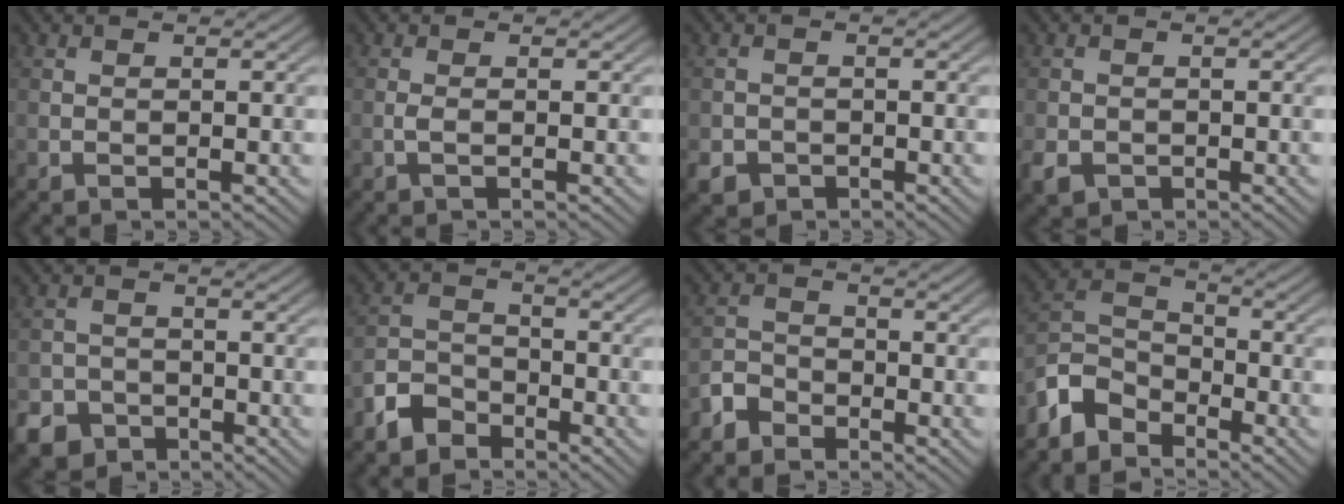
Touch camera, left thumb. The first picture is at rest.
{"total": 0.9, "force": [-0.2, 0.1, 0.8], "torque": [-0.021, 0.002, -0.008]}
{"total": 2.4, "force": [-1.4, 1.8, 0.7], "torque": [-0.016, -0.008, -0.033]}
{"total": 2.3, "force": [-1.1, 1.8, 1.0], "torque": [-0.027, -0.011, -0.028]}
{"total": 4.6, "force": [-3.2, 3.0, 1.1], "torque": [-0.019, -0.002, -0.062]}
{"total": 5.4, "force": [-3.9, 3.0, 2.0], "torque": [-0.049, 0.000, -0.096]}
{"total": 3.3, "force": [-2.5, 1.8, 0.9], "torque": [-0.020, 0.002, -0.068]}
{"total": 6.4, "force": [-5.0, 3.1, 2.5], "torque": [-0.056, -0.001, -0.122]}